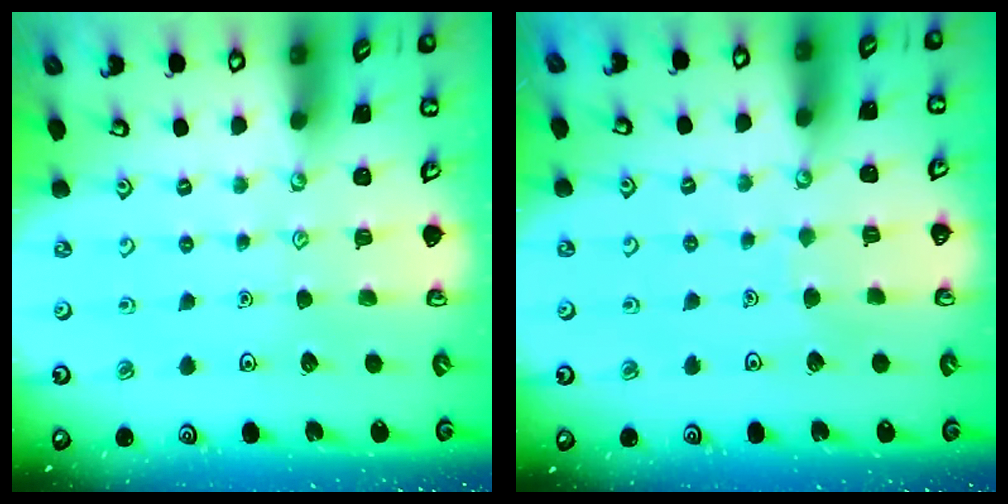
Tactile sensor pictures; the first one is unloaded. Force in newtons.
{"total": 3.0, "press": 3.0, "slide": 0.2}